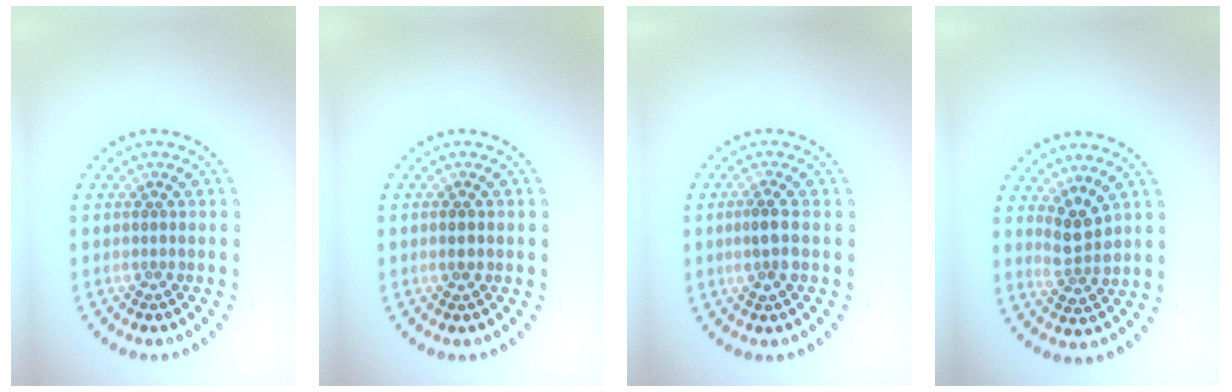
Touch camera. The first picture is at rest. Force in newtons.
{"total": 1.4, "press": 1.4, "slide": 0.1}
{"total": 2.1, "press": 2.0, "slide": 0.8}
{"total": 2.4, "press": 2.2, "slide": 1.0}